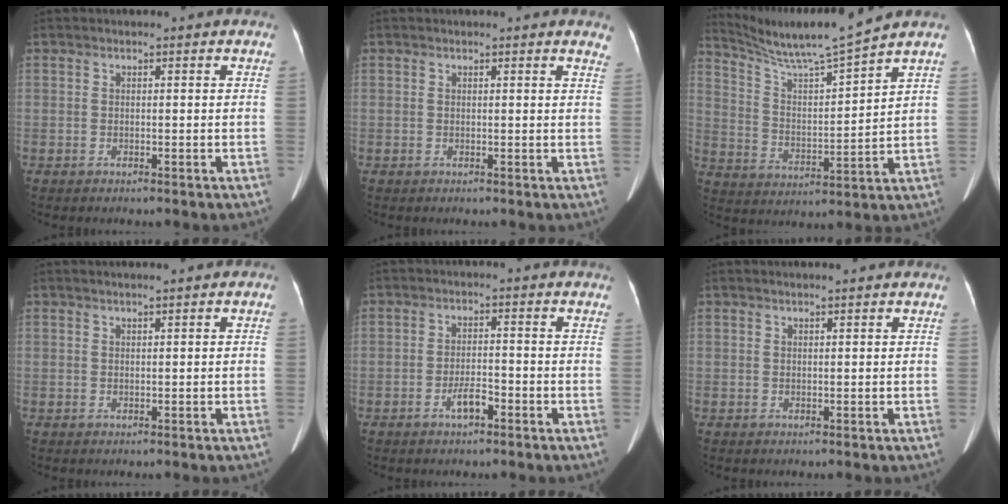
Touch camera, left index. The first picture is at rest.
{"total": 2.9, "force": [2.8, 0.6, 0.7], "torque": [-0.001, -0.008, 0.010]}
{"total": 11.2, "force": [10.4, -2.1, 3.6], "torque": [-0.077, -0.016, 0.193]}
{"total": 0.7, "force": [0.3, 0.1, 0.6], "torque": [-0.011, 0.006, 0.004]}
{"total": 3.1, "force": [-2.0, 0.9, 2.3], "torque": [-0.044, 0.002, -0.036]}
{"total": 1.0, "force": [0.8, -0.1, 0.6], "torque": [-0.011, 0.012, 0.017]}